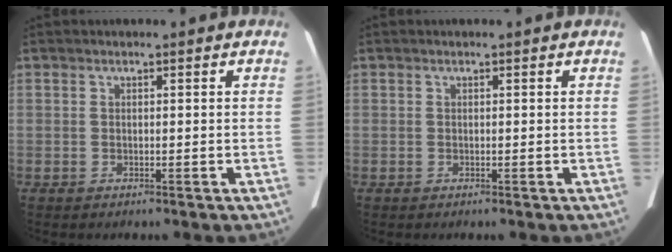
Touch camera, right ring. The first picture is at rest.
{"total": 0.0}